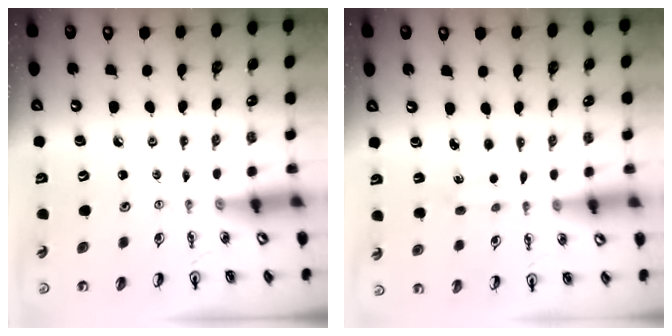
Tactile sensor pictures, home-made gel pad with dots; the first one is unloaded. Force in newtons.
{"total": 0.9, "press": 0.9, "slide": 0.2}